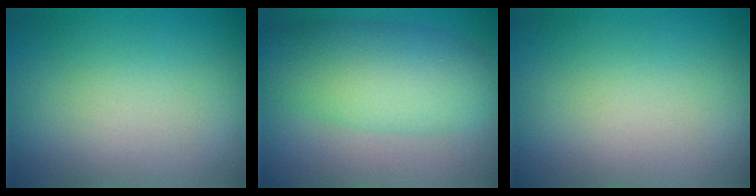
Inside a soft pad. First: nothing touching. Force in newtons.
{"total": 6.9, "press": 6.9, "slide": 0.1}
{"total": 0.0}